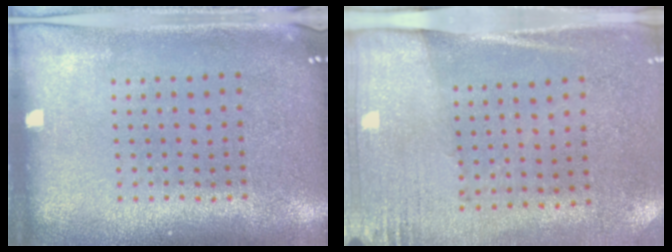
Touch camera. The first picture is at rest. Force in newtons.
{"total": 2.8, "press": 2.4, "slide": 1.4}